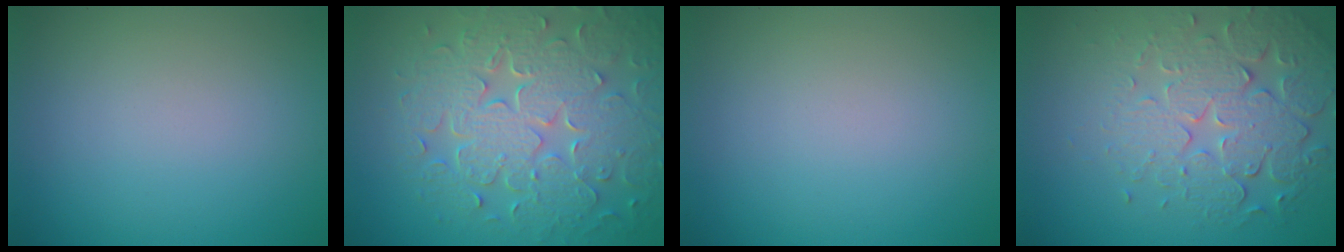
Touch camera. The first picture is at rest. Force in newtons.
{"total": 8.7, "press": 6.4, "slide": 6.0}
{"total": 0.0}
{"total": 6.2, "press": 4.9, "slide": 3.9}